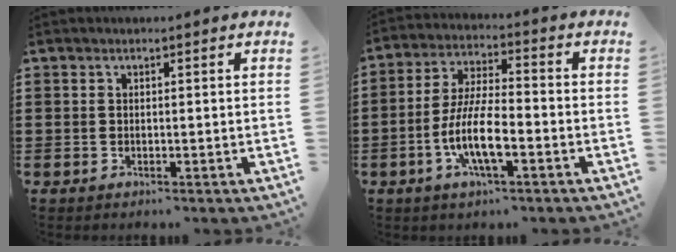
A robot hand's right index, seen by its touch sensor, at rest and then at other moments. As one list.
[{"total": 9.3, "force": [-3.2, 2.6, 8.3], "torque": [-0.183, -0.012, -0.065]}]